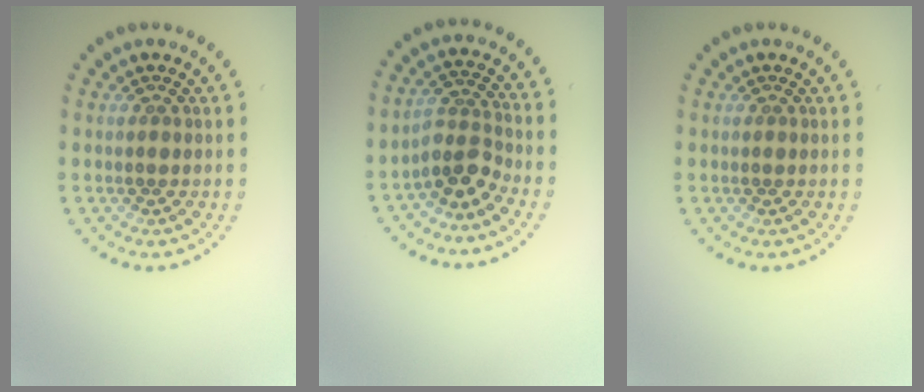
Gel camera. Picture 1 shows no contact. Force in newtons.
{"total": 3.1, "press": 2.3, "slide": 2.2}
{"total": 0.0}